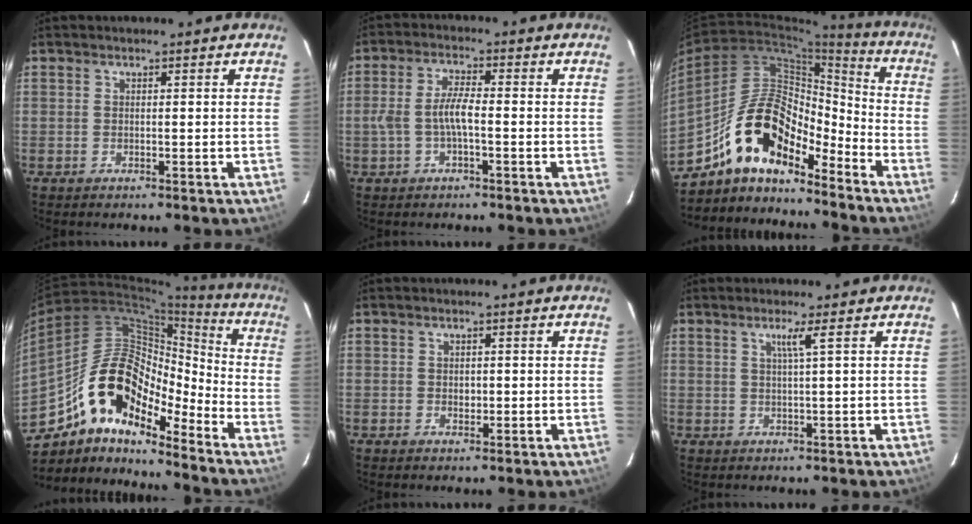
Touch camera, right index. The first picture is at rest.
{"total": 5.2, "force": [-1.3, 1.2, 4.9], "torque": [-0.104, 0.008, -0.022]}
{"total": 15.9, "force": [-12.3, 5.6, 8.3], "torque": [-0.151, 0.024, -0.227]}
{"total": 18.0, "force": [-12.6, 7.2, 10.7], "torque": [-0.184, 0.010, -0.242]}
{"total": 1.2, "force": [0.0, 1.0, 0.6], "torque": [-0.008, 0.002, 0.001]}
{"total": 2.2, "force": [0.9, -0.9, 1.7], "torque": [-0.025, -0.005, 0.017]}